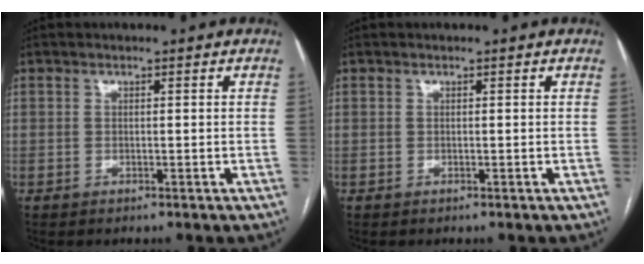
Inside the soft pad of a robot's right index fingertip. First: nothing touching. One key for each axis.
{"total": 0.0}